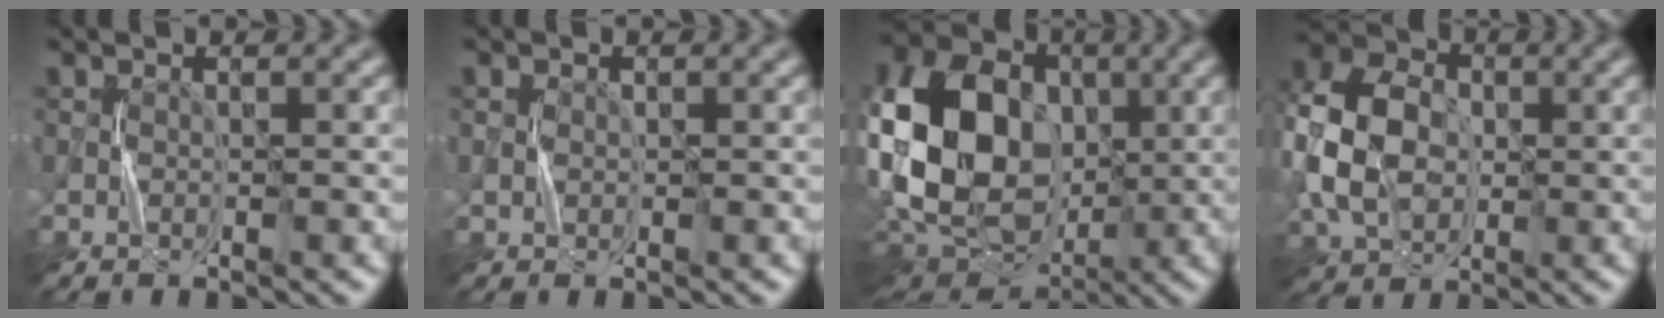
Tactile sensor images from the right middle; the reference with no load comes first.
{"total": 0.7, "force": [0.1, 0.6, 0.3], "torque": [-0.006, 0.002, 0.002]}
{"total": 16.0, "force": [0.5, 11.7, 10.9], "torque": [-0.239, 0.000, 0.004]}
{"total": 11.1, "force": [-0.3, 8.2, 7.5], "torque": [-0.189, 0.010, -0.014]}